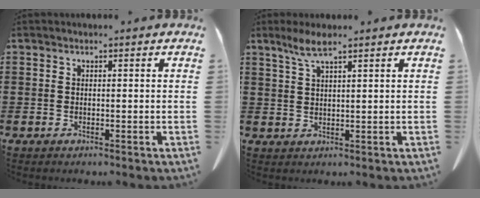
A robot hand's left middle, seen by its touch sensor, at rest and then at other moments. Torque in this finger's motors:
{"motor_torque": [0.05, 0.01, 0.10, 0.07]}